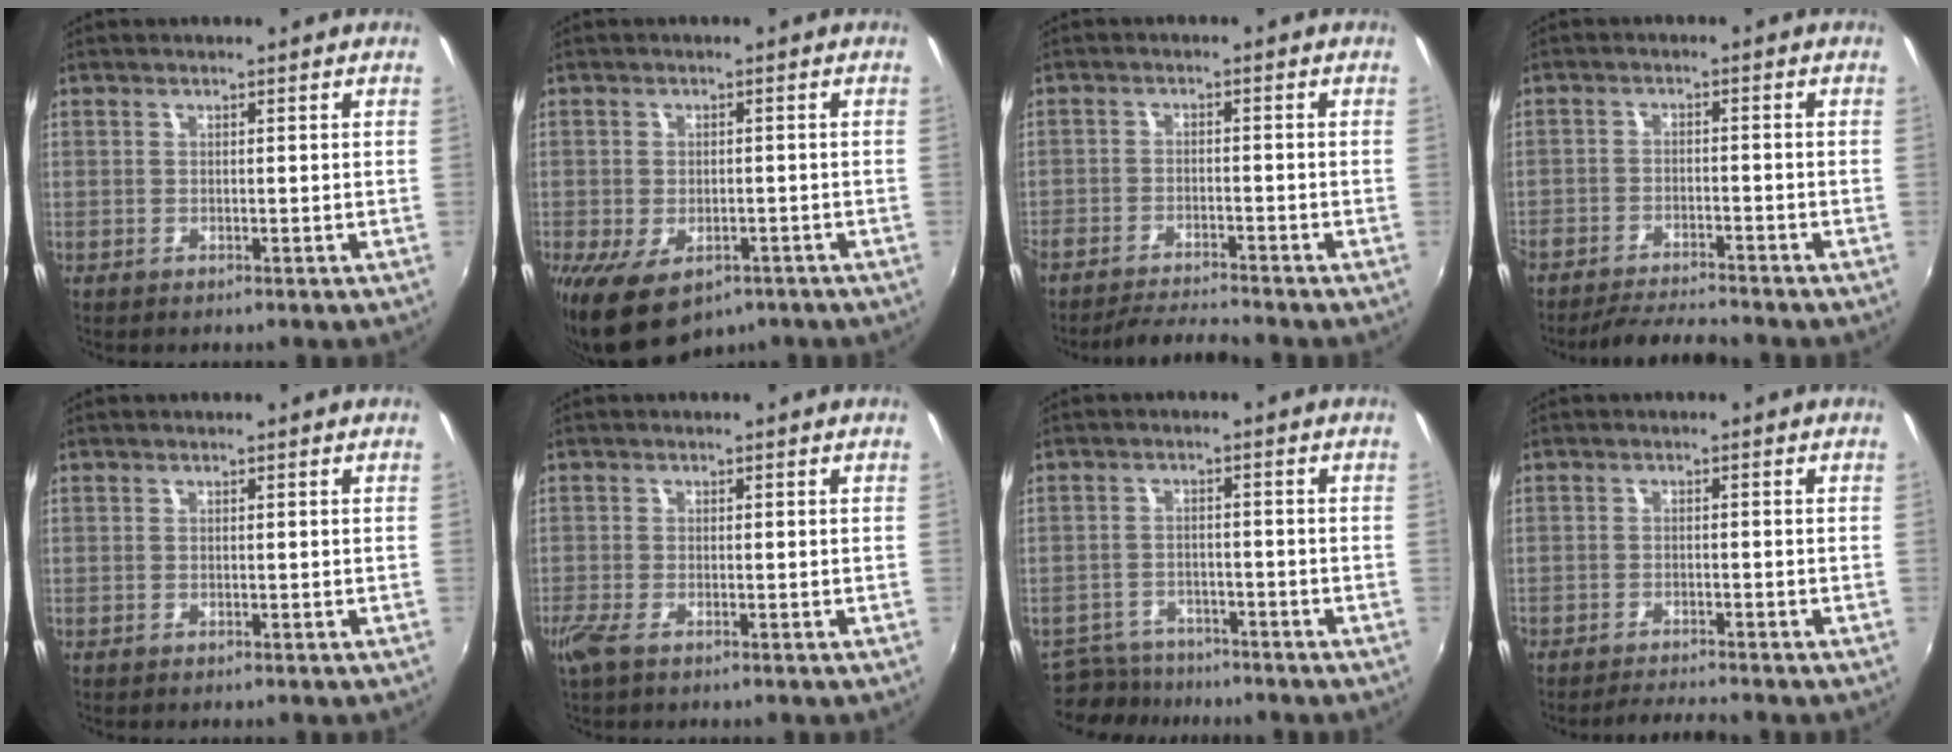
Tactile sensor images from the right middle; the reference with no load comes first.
{"total": 9.3, "force": [-5.1, 5.4, 5.7], "torque": [-0.116, -0.039, -0.074]}
{"total": 6.6, "force": [-6.3, -0.1, 1.9], "torque": [-0.057, -0.008, -0.110]}
{"total": 8.0, "force": [-7.5, 0.8, 2.7], "torque": [-0.075, -0.007, -0.124]}
{"total": 0.0}
{"total": 2.8, "force": [-1.7, 0.5, 2.1], "torque": [-0.046, -0.012, -0.032]}
{"total": 7.2, "force": [-6.6, 2.8, 0.9], "torque": [-0.038, -0.003, -0.109]}
{"total": 3.6, "force": [-3.5, -0.3, 0.8], "torque": [-0.032, -0.004, -0.061]}